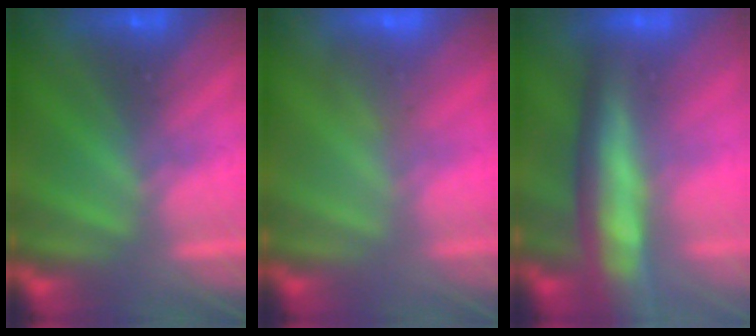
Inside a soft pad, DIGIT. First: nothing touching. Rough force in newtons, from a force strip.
{"total": 2.9}
{"total": 7.8}